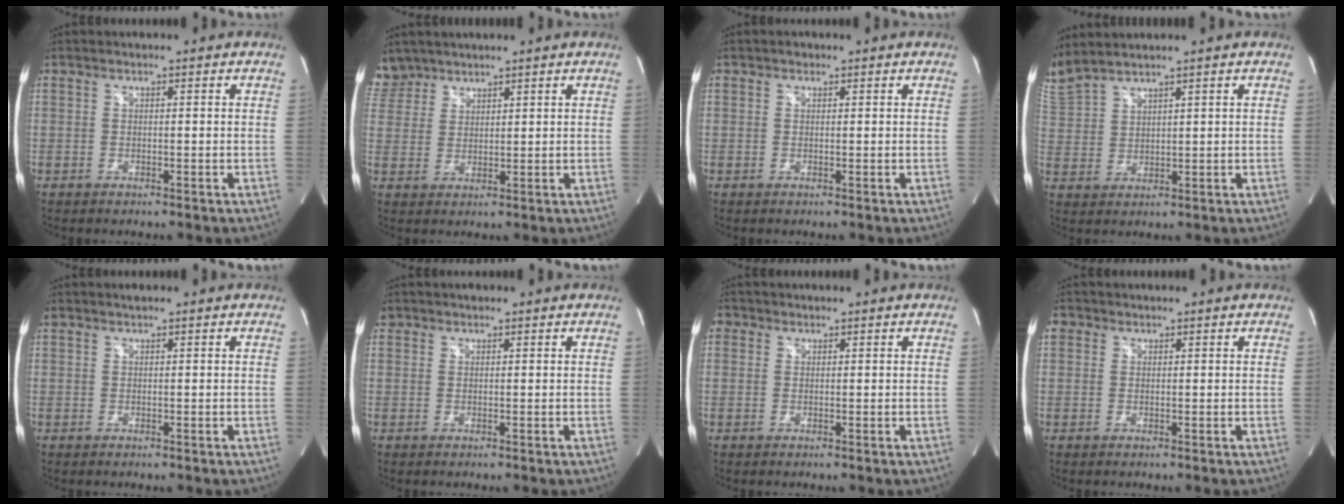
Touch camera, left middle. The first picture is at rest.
{"total": 5.4, "force": [4.7, 2.7, -0.2], "torque": [0.006, 0.010, 0.099]}
{"total": 0.7, "force": [0.4, 0.5, 0.2], "torque": [-0.002, 0.005, 0.005]}
{"total": 7.7, "force": [7.1, 0.4, 2.8], "torque": [-0.090, 0.013, 0.161]}
{"total": 0.7, "force": [0.6, 0.1, 0.4], "torque": [-0.016, 0.016, 0.015]}
{"total": 1.2, "force": [0.7, 0.9, 0.1], "torque": [0.004, 0.008, 0.010]}
{"total": 1.7, "force": [0.7, 1.5, 0.3], "torque": [0.003, 0.007, 0.008]}
{"total": 1.9, "force": [0.8, 1.7, 0.4], "torque": [-0.003, 0.013, 0.012]}